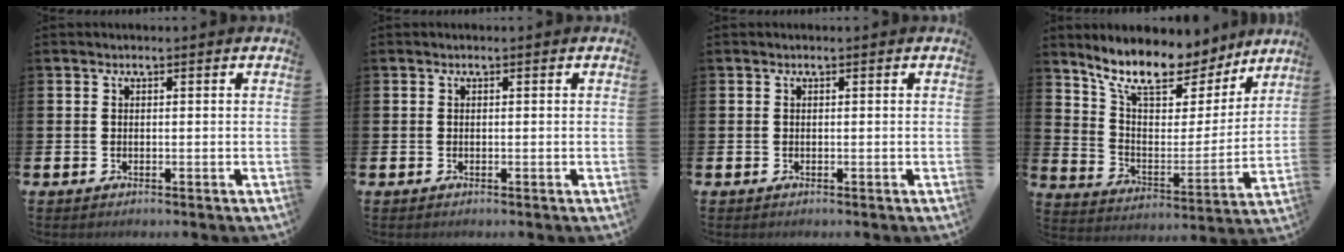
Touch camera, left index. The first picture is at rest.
{"total": 0.0}
{"total": 0.0}
{"total": 12.3, "force": [10.6, 4.3, 4.5], "torque": [-0.122, -0.071, 0.187]}